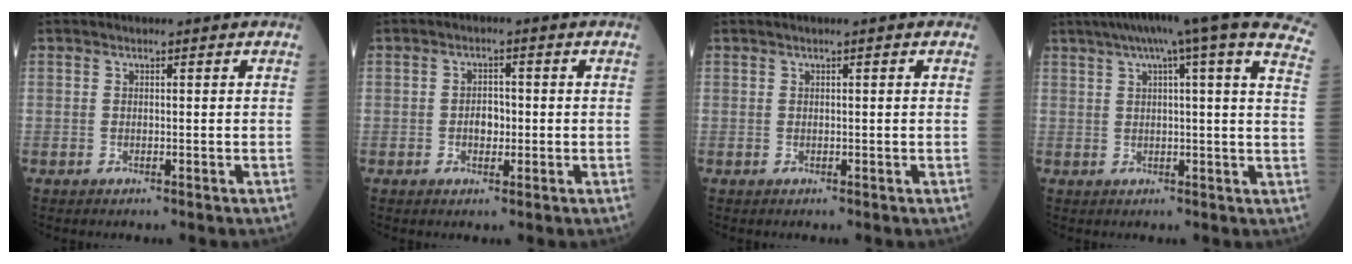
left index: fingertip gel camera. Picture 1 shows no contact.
{"total": 2.5, "force": [-0.4, 1.6, 1.9], "torque": [-0.028, 0.005, -0.007]}
{"total": 0.9, "force": [0.5, 0.0, 0.8], "torque": [-0.015, 0.007, 0.006]}
{"total": 23.2, "force": [16.5, 1.4, 16.2], "torque": [-0.212, 0.026, 0.194]}